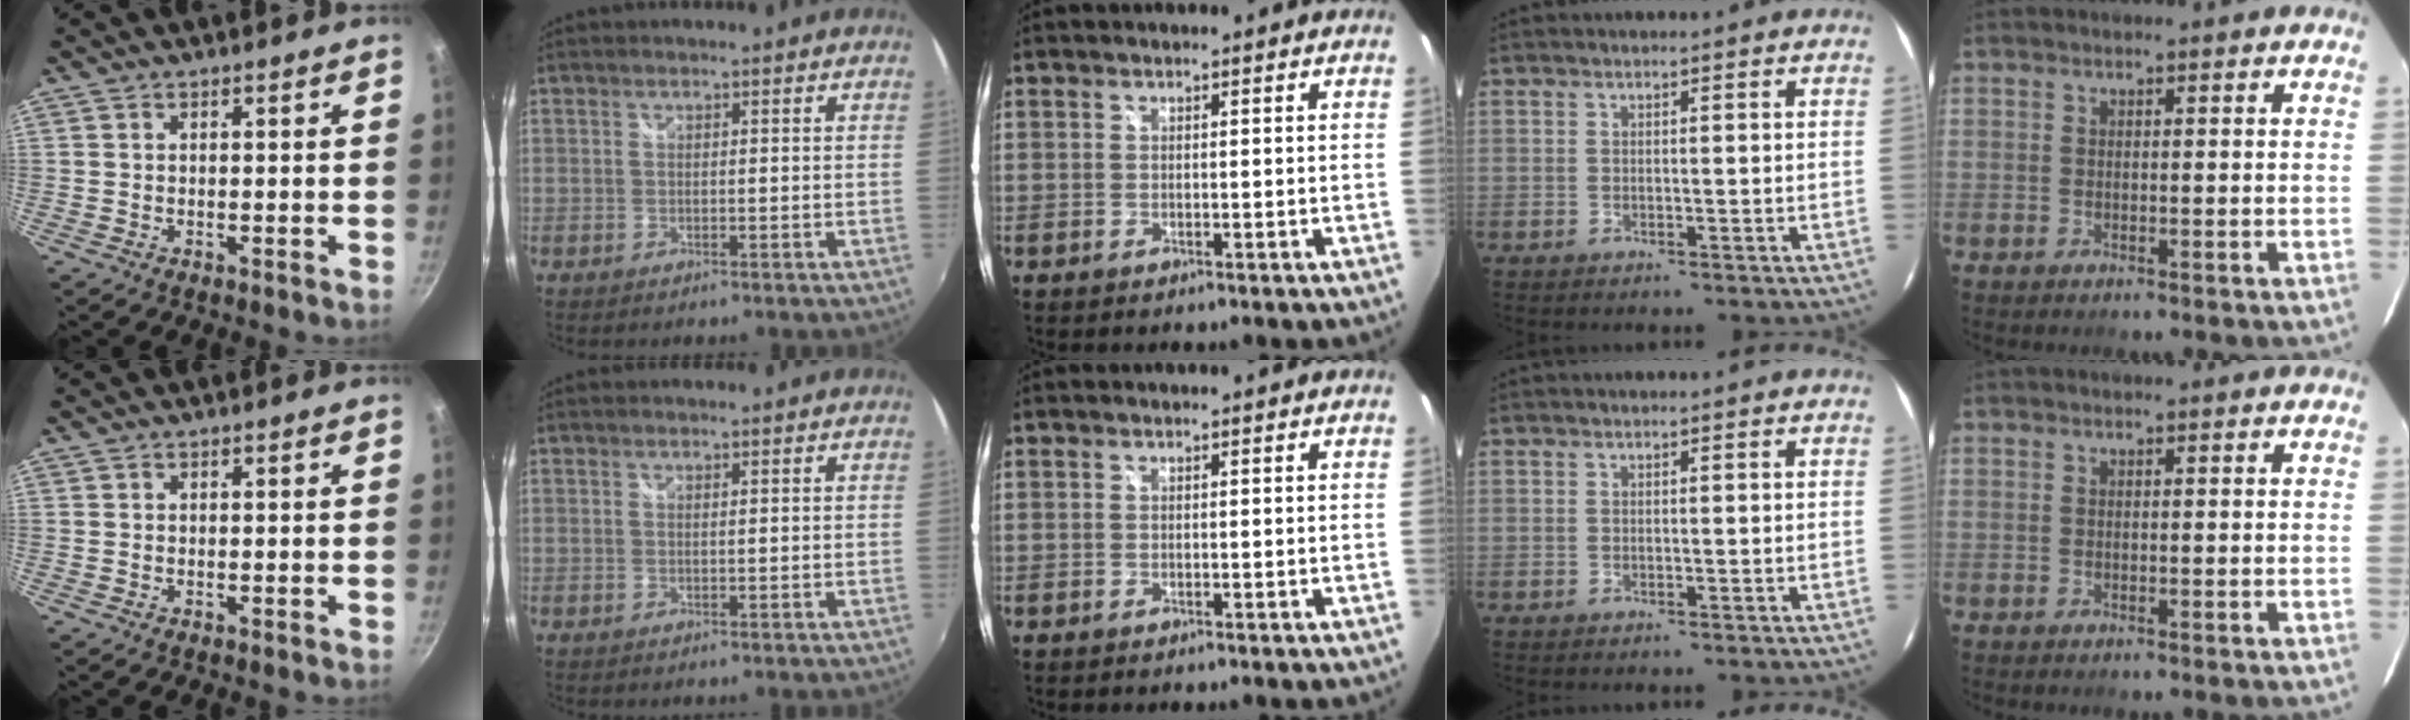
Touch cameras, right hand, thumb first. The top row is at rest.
{}